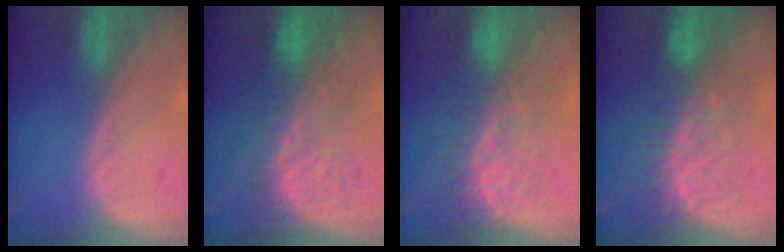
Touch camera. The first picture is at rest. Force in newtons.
{"total": 9.0, "press": 8.8, "slide": 1.6}
{"total": 7.5, "press": 7.3, "slide": 1.7}
{"total": 7.8, "press": 7.6, "slide": 1.6}